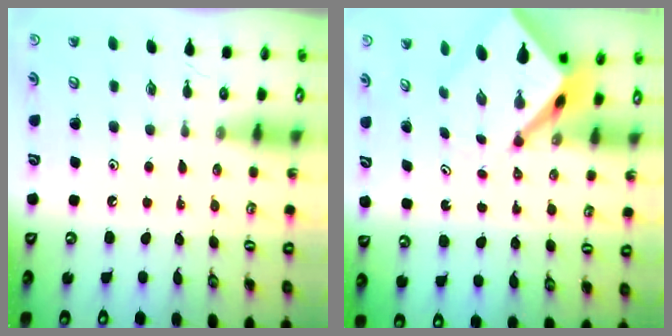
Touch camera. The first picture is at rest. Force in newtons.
{"total": 5.9, "press": 5.9, "slide": 0.4}